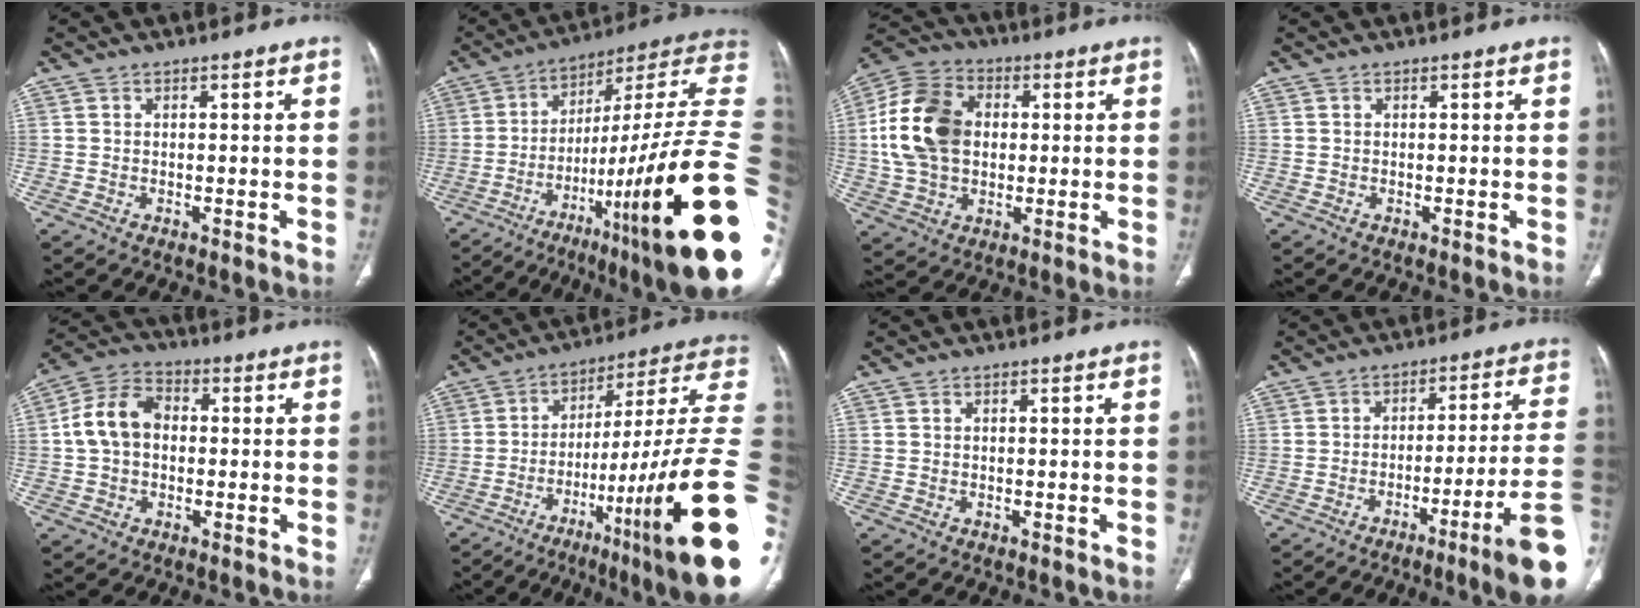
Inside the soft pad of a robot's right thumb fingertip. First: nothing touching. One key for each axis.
{"total": 35.4, "fx": -9.0, "fy": 8.0, "fz": 33.3, "tx": -0.385, "ty": 0.061, "tz": -0.140}
{"total": 16.4, "fx": 1.5, "fy": 11.8, "fz": 11.3, "tx": -0.202, "ty": 0.020, "tz": 0.023}
{"total": 0.0}
{"total": 9.9, "fx": 0.3, "fy": 7.3, "fz": 6.6, "tx": -0.116, "ty": 0.029, "tz": -0.005}
{"total": 27.3, "fx": -8.9, "fy": 3.7, "fz": 25.6, "tx": -0.303, "ty": 0.041, "tz": -0.131}
{"total": 0.0}
{"total": 15.0, "fx": -6.5, "fy": -0.7, "fz": 13.5, "tx": -0.156, "ty": 0.035, "tz": -0.097}